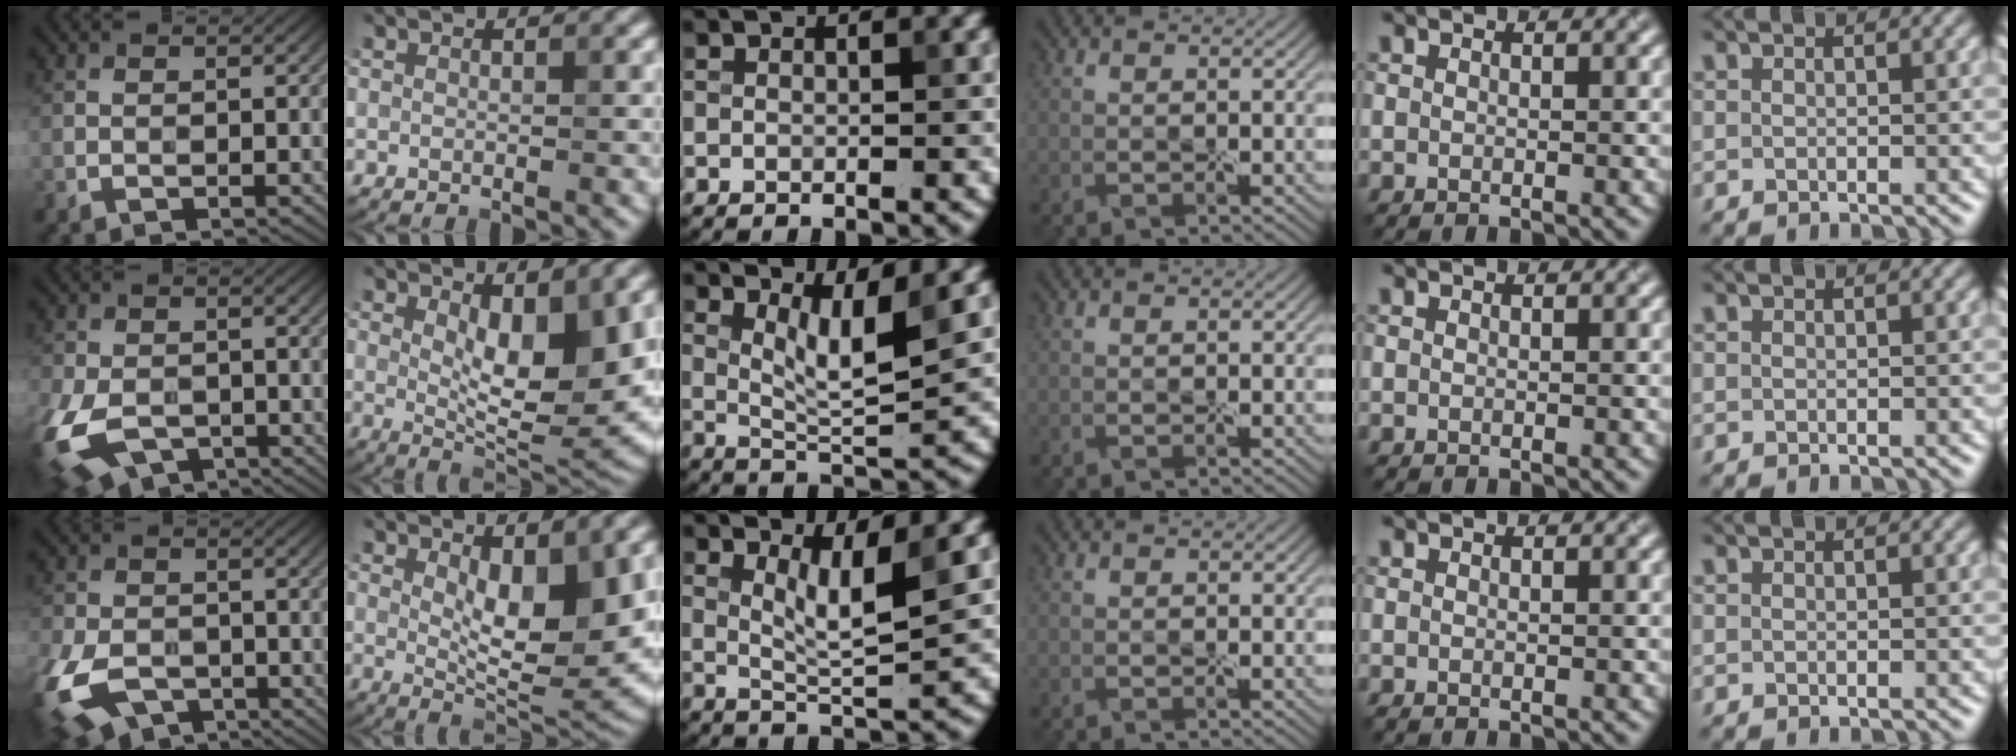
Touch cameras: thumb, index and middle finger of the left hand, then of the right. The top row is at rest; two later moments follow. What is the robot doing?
{"motion": "peel", "object": "sticky note"}